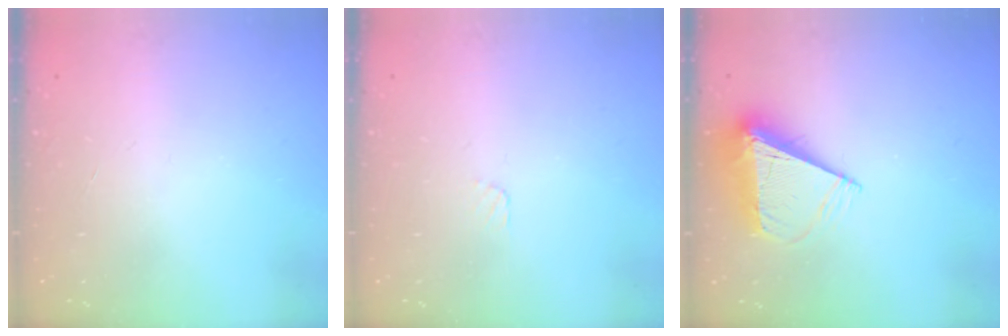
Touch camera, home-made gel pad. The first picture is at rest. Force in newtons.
{"total": 3.3, "press": 3.3, "slide": 0.4}
{"total": 9.5, "press": 9.5, "slide": 0.9}